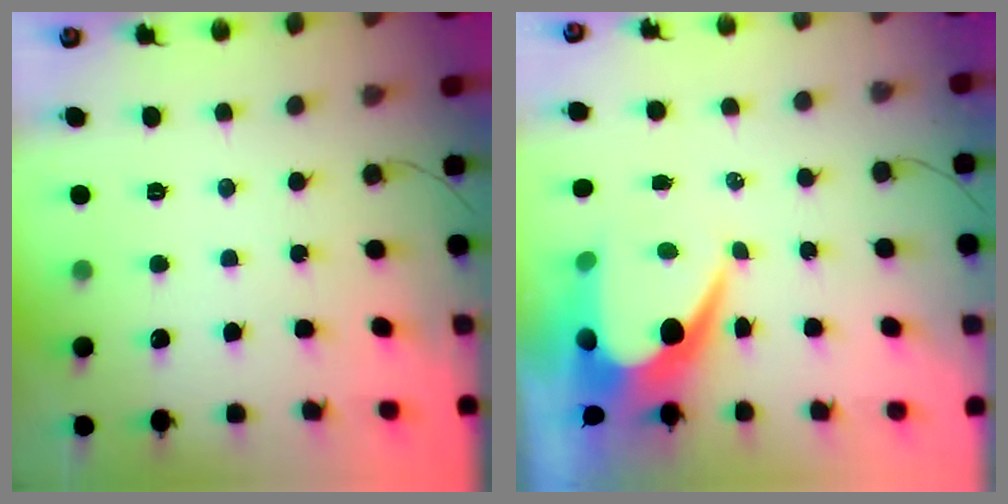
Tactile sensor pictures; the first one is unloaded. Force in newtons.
{"total": 9.6, "press": 9.5, "slide": 0.8}